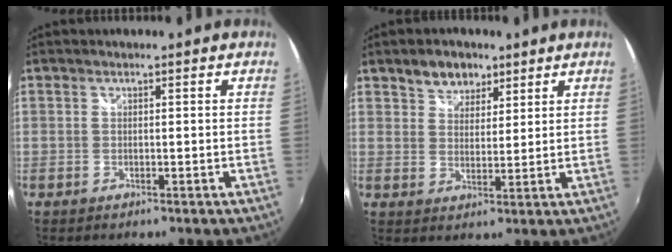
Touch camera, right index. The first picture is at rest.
{"total": 5.7, "force": [3.8, 3.7, 2.0], "torque": [-0.029, 0.014, 0.065]}